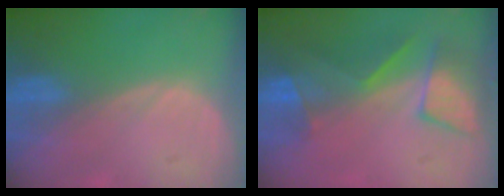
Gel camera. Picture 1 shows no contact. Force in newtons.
{"total": 7.5, "press": 7.3, "slide": 1.5}